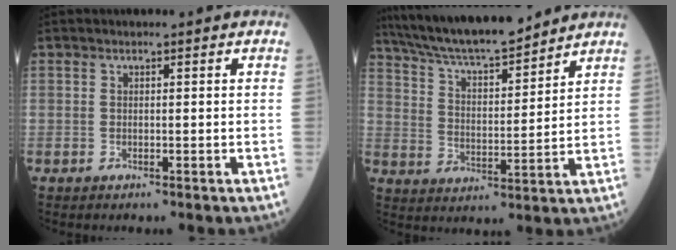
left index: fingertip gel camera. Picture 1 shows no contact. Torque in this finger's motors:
{"motor_torque": [0.08, -0.60, 0.37, 0.07]}